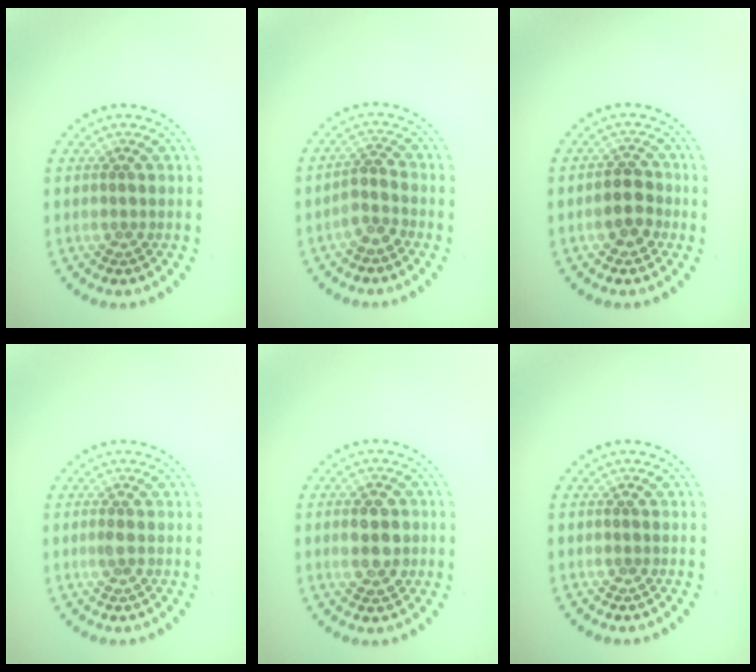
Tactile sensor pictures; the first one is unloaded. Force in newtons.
{"total": 1.8, "press": 1.4, "slide": 1.2}
{"total": 2.4, "press": 2.3, "slide": 0.7}
{"total": 0.6, "press": 0.5, "slide": 0.3}
{"total": 3.8, "press": 3.8, "slide": 0.2}
{"total": 0.0}